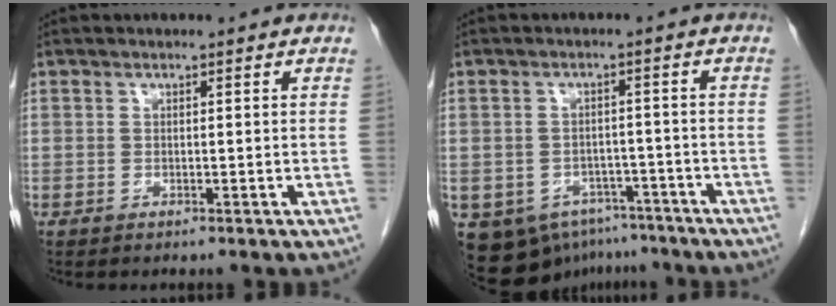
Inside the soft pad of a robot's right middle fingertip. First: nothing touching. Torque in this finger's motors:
{"motor_torque": [0.13, -0.01, 0.02, 0.02]}